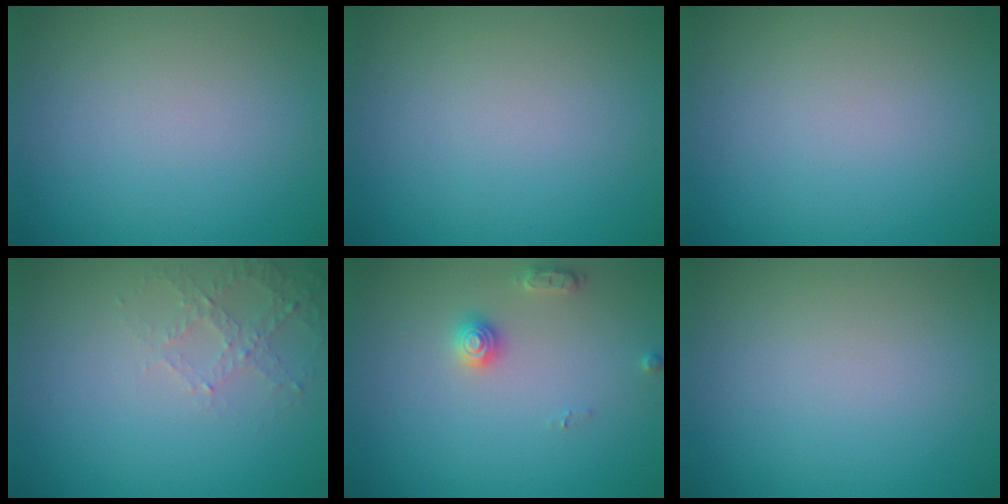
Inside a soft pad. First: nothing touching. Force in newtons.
{"total": 0.0}
{"total": 0.0}
{"total": 2.2, "press": 2.1, "slide": 0.6}
{"total": 2.0, "press": 2.0, "slide": 0.3}
{"total": 0.0}